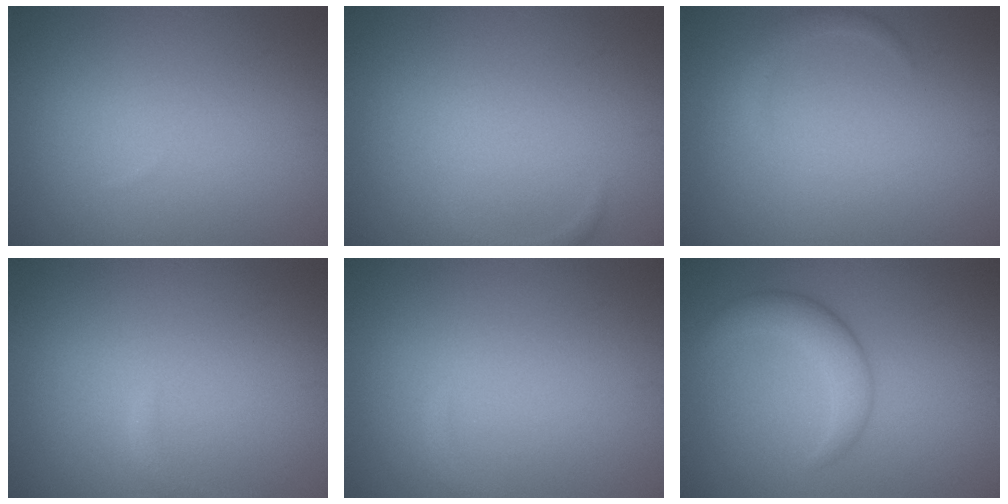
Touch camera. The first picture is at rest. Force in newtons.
{"total": 0.6, "press": 0.6, "slide": 0.1}
{"total": 1.1, "press": 1.1, "slide": 0.1}
{"total": 1.0, "press": 1.0, "slide": 0.1}
{"total": 0.7, "press": 0.7, "slide": 0.2}
{"total": 3.4, "press": 3.4, "slide": 0.2}